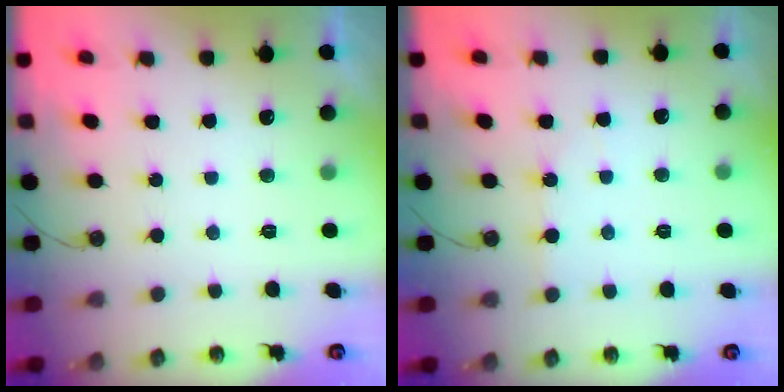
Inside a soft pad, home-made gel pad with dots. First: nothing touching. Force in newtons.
{"total": 3.0, "press": 3.0, "slide": 0.4}